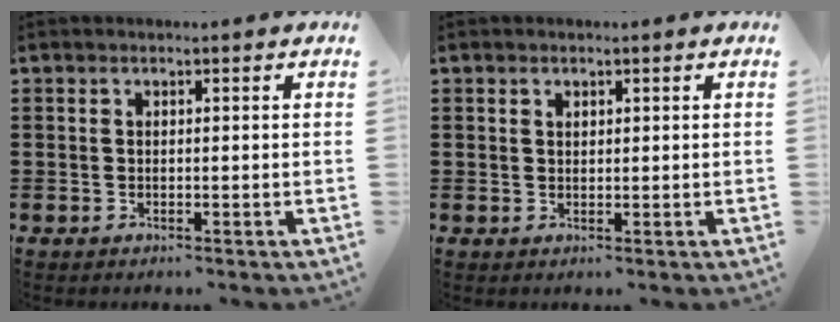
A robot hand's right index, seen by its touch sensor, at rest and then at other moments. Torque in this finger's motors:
{"motor_torque": [-0.36, 0.12, -0.02, -0.01]}